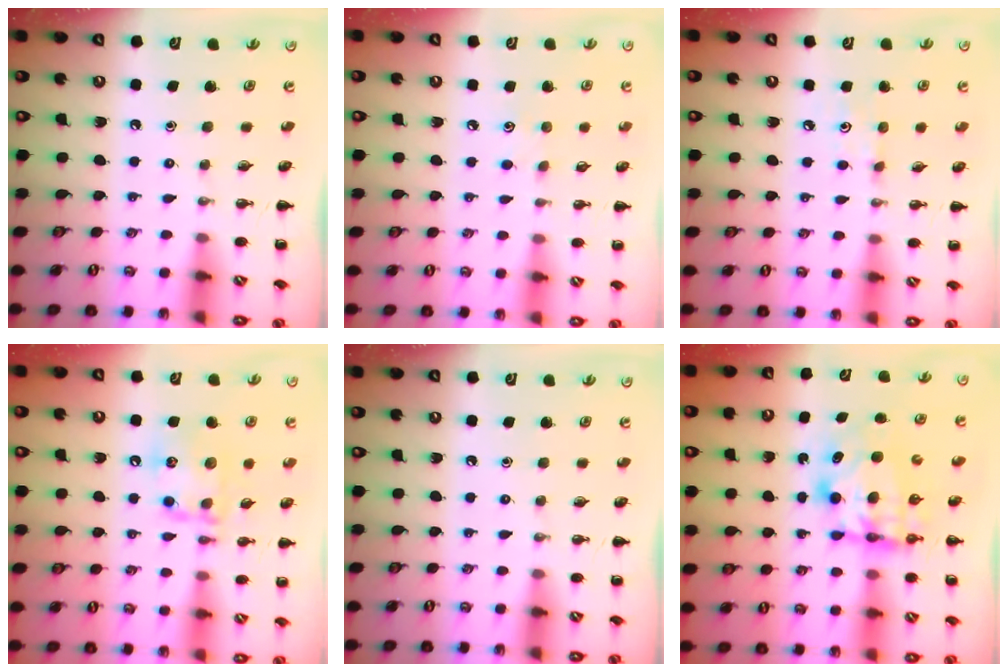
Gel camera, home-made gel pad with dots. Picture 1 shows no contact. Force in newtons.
{"total": 4.6, "press": 4.4, "slide": 1.3}
{"total": 3.7, "press": 3.6, "slide": 1.1}
{"total": 13.8, "press": 13.7, "slide": 1.6}
{"total": 0.0}
{"total": 7.2, "press": 7.1, "slide": 1.3}